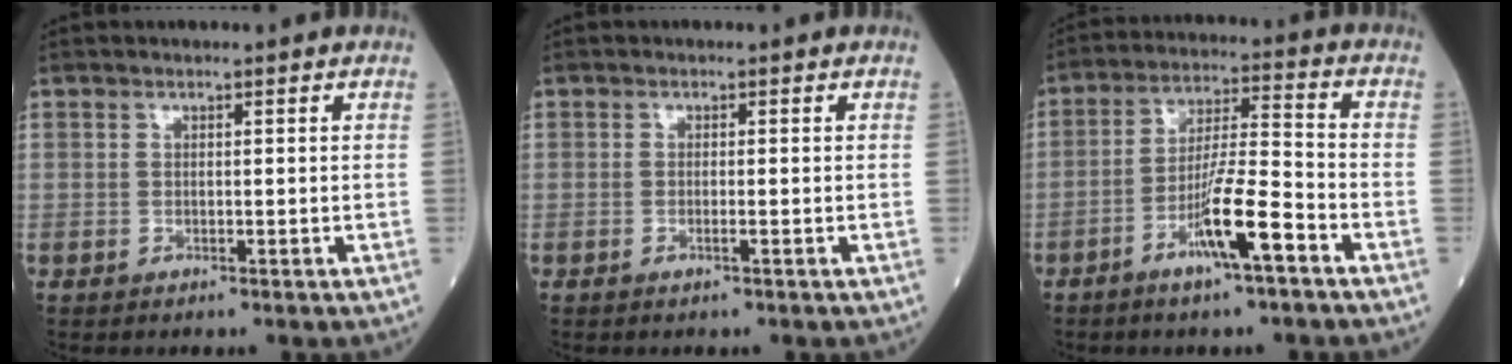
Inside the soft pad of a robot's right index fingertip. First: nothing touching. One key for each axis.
{"total": 0.7, "fx": -0.3, "fy": -0.1, "fz": 0.7, "tx": -0.015, "ty": 0.000, "tz": -0.003}
{"total": 9.3, "fx": -4.8, "fy": 0.7, "fz": 7.9, "tx": -0.146, "ty": 0.000, "tz": -0.084}